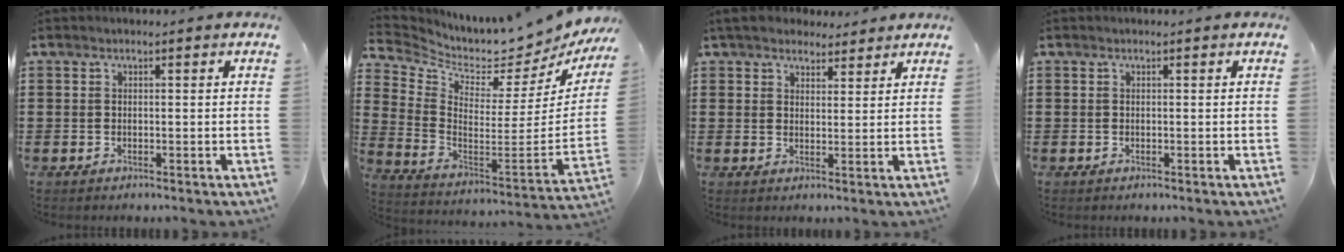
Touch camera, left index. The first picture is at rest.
{"total": 3.2, "force": [2.8, 1.2, 1.0], "torque": [-0.046, -0.057, 0.036]}
{"total": 4.2, "force": [3.8, 1.6, 0.9], "torque": [-0.031, -0.001, 0.072]}
{"total": 0.0}